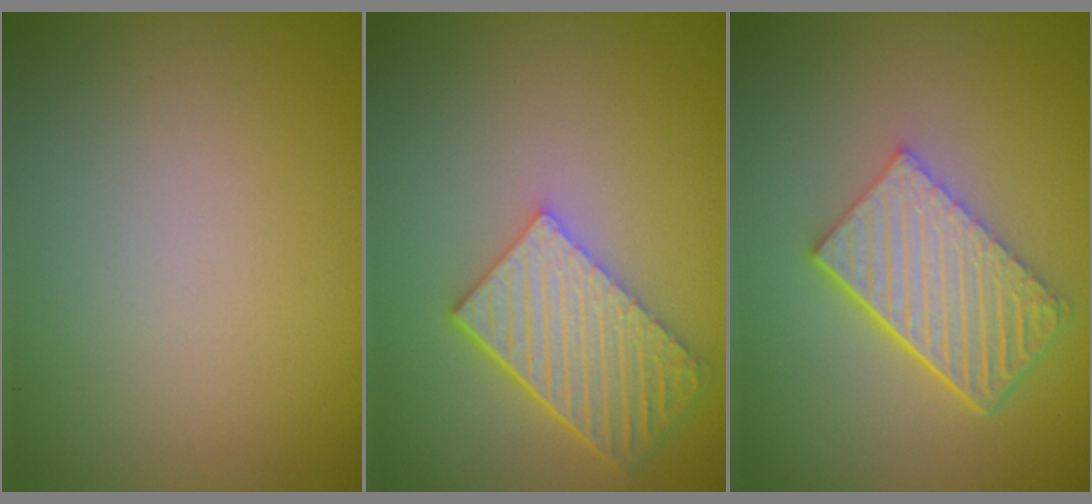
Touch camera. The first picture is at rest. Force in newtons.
{"total": 5.7, "press": 4.3, "slide": 3.7}
{"total": 6.0, "press": 4.1, "slide": 4.4}